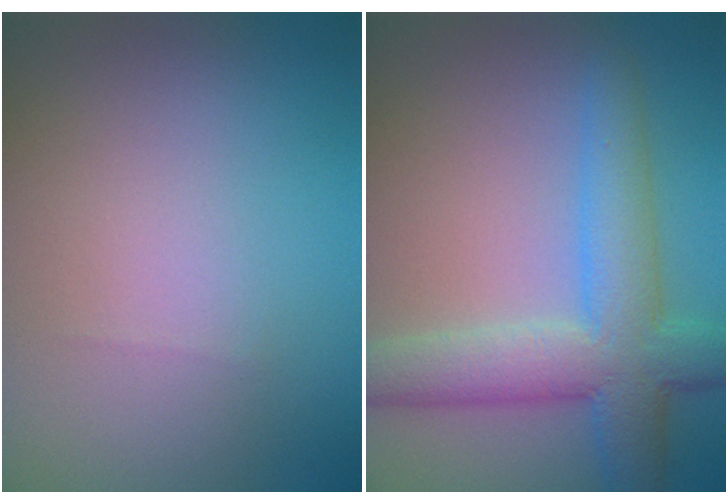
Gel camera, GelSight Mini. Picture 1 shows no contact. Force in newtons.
{"total": 6.7, "press": 6.7, "slide": 0.1}